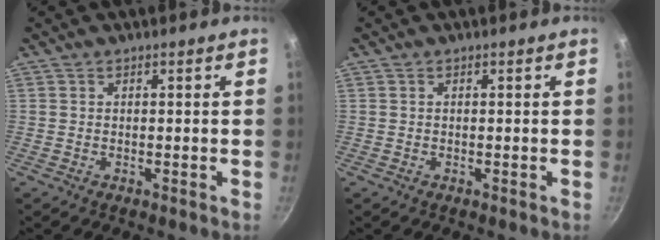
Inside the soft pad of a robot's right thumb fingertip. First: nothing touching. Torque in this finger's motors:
{"motor_torque": [-0.22, 0.02, -0.52, 0.09, 0.02]}